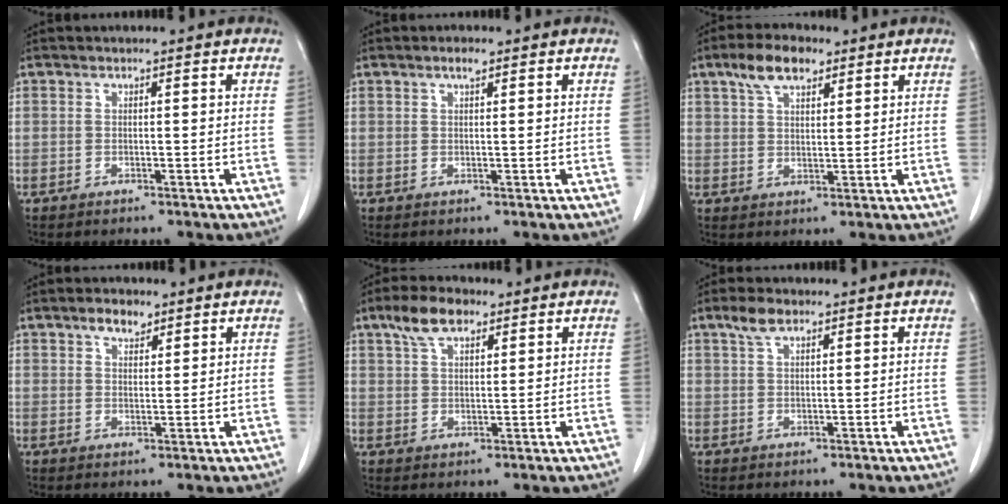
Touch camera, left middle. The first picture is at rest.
{"total": 1.3, "force": [0.9, 0.2, 0.9], "torque": [-0.019, 0.000, 0.016]}
{"total": 6.4, "force": [4.1, 2.7, 4.0], "torque": [-0.077, 0.015, 0.076]}
{"total": 3.1, "force": [2.2, 1.4, 1.6], "torque": [-0.030, 0.003, 0.040]}
{"total": 5.5, "force": [3.6, 2.3, 3.4], "torque": [-0.072, 0.013, 0.070]}
{"total": 2.9, "force": [2.0, 1.1, 1.8], "torque": [-0.041, 0.007, 0.042]}